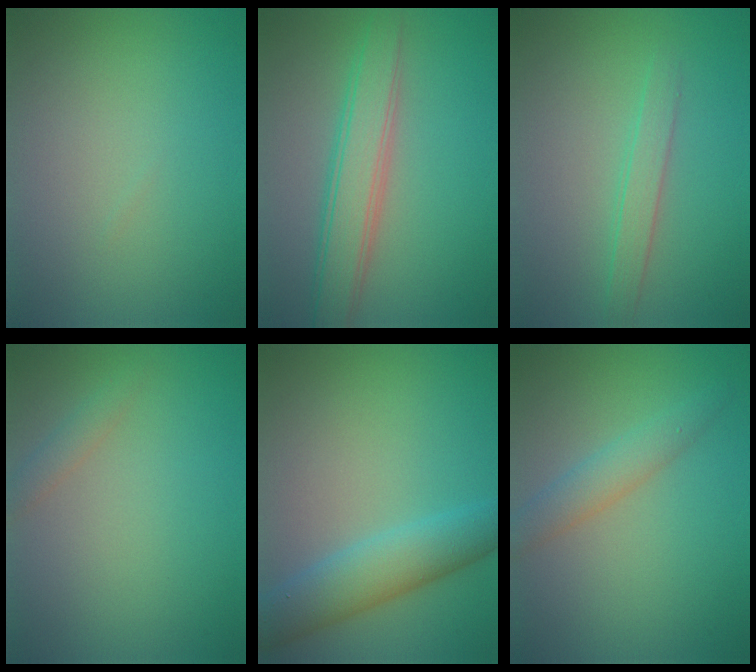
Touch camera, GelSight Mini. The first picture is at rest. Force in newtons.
{"total": 4.7, "press": 4.7, "slide": 0.2}
{"total": 1.9, "press": 1.9, "slide": 0.1}
{"total": 1.2, "press": 1.2, "slide": 0.1}
{"total": 5.2, "press": 5.2, "slide": 0.0}
{"total": 2.5, "press": 2.5, "slide": 0.1}